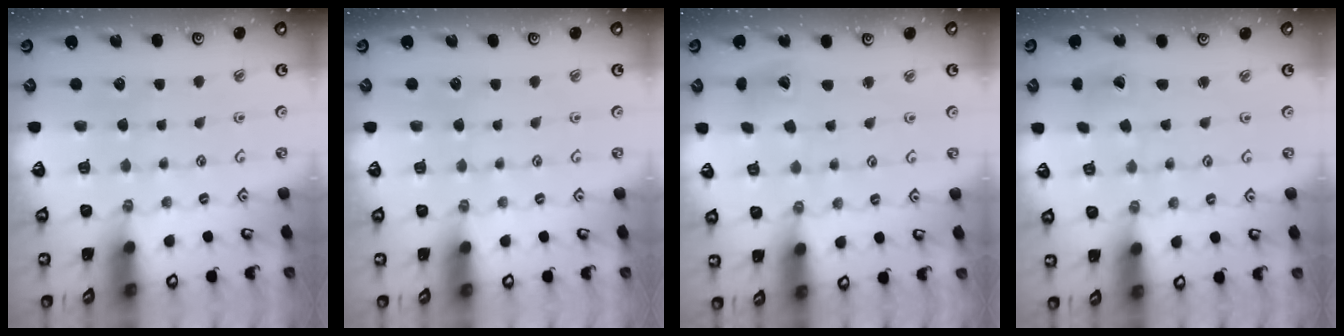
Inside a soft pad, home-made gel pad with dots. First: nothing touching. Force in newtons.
{"total": 0.0}
{"total": 5.5, "press": 5.5, "slide": 0.7}
{"total": 0.5, "press": 0.5, "slide": 0.0}